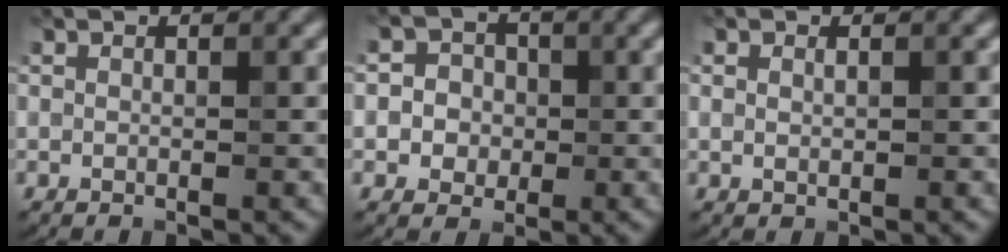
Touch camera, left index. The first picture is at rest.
{"total": 3.3, "force": [-0.1, 3.1, 1.2], "torque": [0.004, 0.006, -0.022]}
{"total": 0.7, "force": [0.2, 0.4, 0.5], "torque": [-0.009, 0.000, 0.005]}